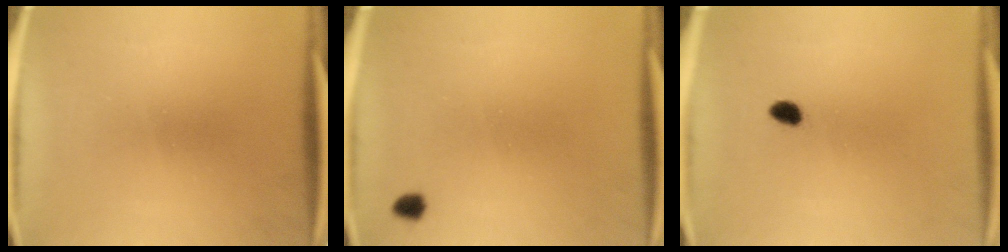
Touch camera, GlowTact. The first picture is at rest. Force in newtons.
{"total": 1.4}
{"total": 2.0}